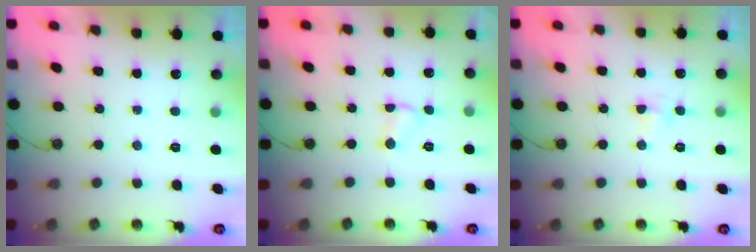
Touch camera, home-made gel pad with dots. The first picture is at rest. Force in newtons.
{"total": 3.3, "press": 3.3, "slide": 0.4}
{"total": 2.8, "press": 2.7, "slide": 0.5}